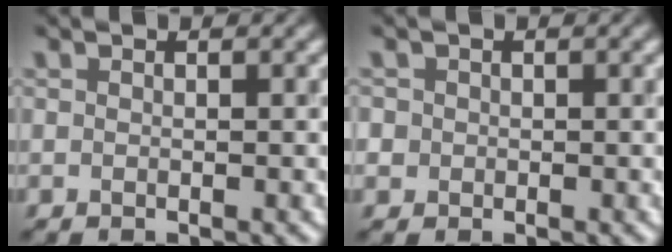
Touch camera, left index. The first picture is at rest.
{"total": 1.1, "force": [0.1, 1.1, 0.0], "torque": [0.014, 0.004, -0.003]}